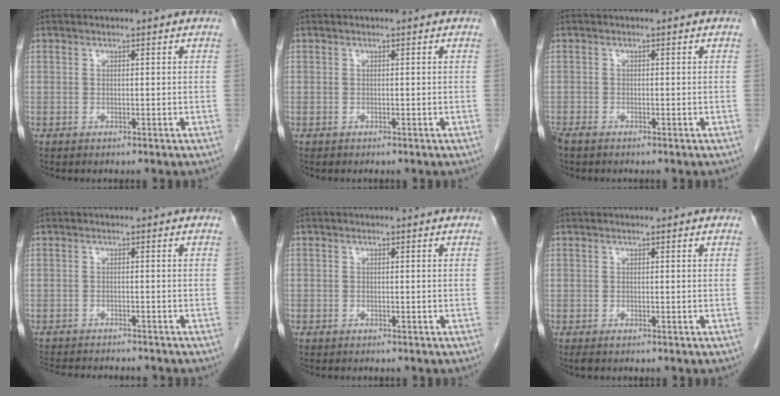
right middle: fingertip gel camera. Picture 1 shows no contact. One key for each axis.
{"total": 0.0}
{"total": 1.9, "fx": -1.5, "fy": 0.7, "fz": 1.0, "tx": -0.023, "ty": -0.005, "tz": -0.025}
{"total": 10.2, "fx": -9.4, "fy": 2.2, "fz": 3.4, "tx": -0.065, "ty": -0.005, "tz": -0.128}
{"total": 0.6, "fx": -0.5, "fy": 0.3, "fz": 0.1, "tx": -0.009, "ty": 0.001, "tz": -0.009}
{"total": 0.8, "fx": -0.6, "fy": 0.2, "fz": 0.5, "tx": -0.012, "ty": -0.002, "tz": -0.009}